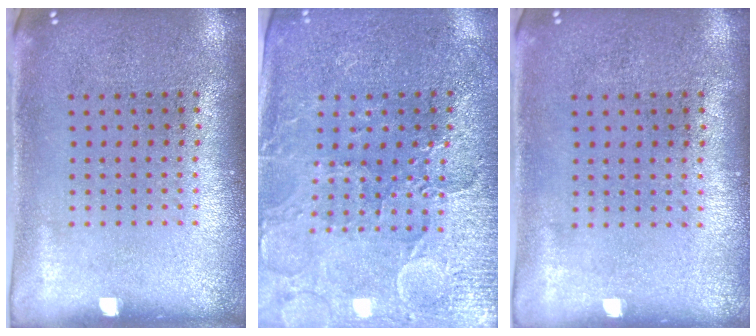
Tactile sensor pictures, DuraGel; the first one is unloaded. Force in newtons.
{"total": 3.3, "press": 3.2, "slide": 0.7}
{"total": 0.0}